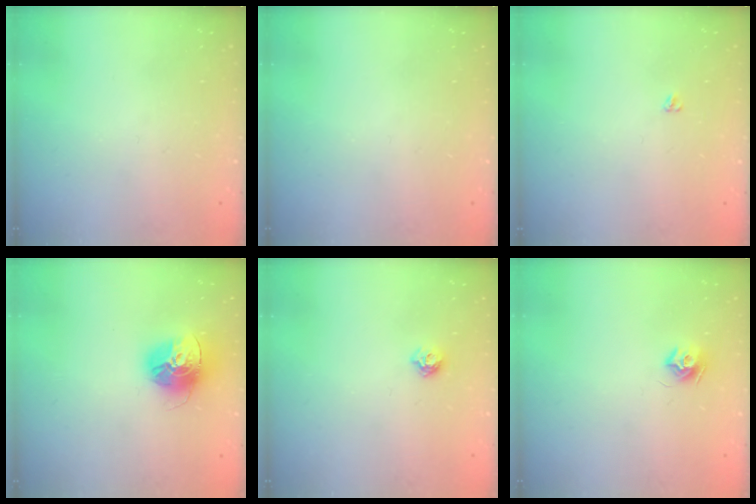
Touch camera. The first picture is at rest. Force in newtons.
{"total": 0.0}
{"total": 3.1, "press": 3.0, "slide": 0.4}
{"total": 15.3, "press": 15.2, "slide": 1.4}
{"total": 5.6, "press": 5.6, "slide": 0.9}
{"total": 7.6, "press": 7.6, "slide": 0.2}